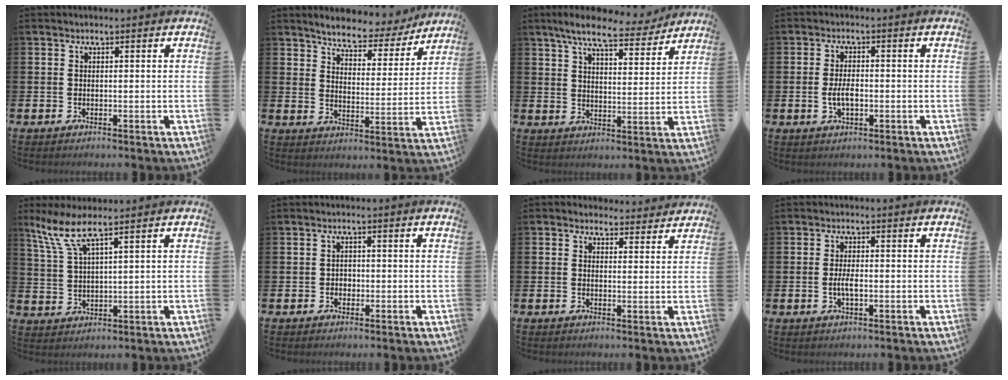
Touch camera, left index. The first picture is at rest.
{"total": 6.1, "force": [5.7, 1.6, 1.3], "torque": [-0.046, -0.042, 0.093]}
{"total": 8.5, "force": [7.5, 1.8, 3.7], "torque": [-0.082, -0.032, 0.129]}
{"total": 3.3, "force": [-0.4, 1.7, 2.8], "torque": [-0.040, -0.002, -0.011]}
{"total": 6.7, "force": [5.0, 0.9, 4.4], "torque": [-0.100, -0.009, 0.088]}
{"total": 1.3, "force": [-0.3, 1.2, 0.4], "torque": [0.004, 0.000, -0.011]}
{"total": 2.9, "force": [2.6, 1.3, 0.0], "torque": [0.006, -0.012, 0.045]}
{"total": 2.5, "force": [-0.4, 1.0, 2.3], "torque": [-0.038, -0.001, -0.009]}